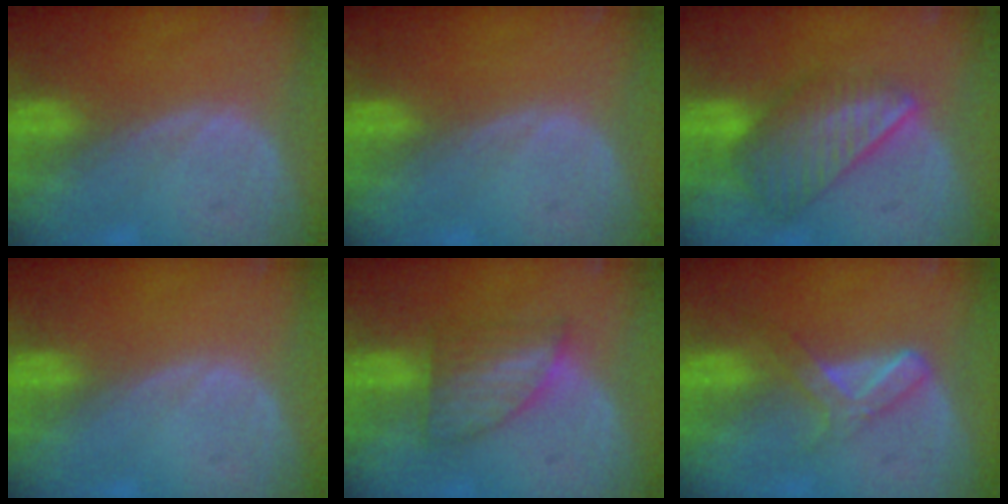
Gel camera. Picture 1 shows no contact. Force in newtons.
{"total": 0.0}
{"total": 8.6, "press": 7.6, "slide": 4.0}
{"total": 0.0}
{"total": 6.0, "press": 5.9, "slide": 1.0}
{"total": 5.3, "press": 4.6, "slide": 2.7}